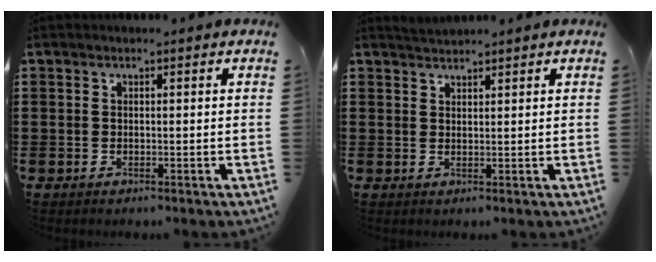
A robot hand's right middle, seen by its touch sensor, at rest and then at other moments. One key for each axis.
{"total": 1.7, "fx": 1.7, "fy": 0.0, "fz": 0.0, "tx": -0.005, "ty": 0.001, "tz": 0.033}